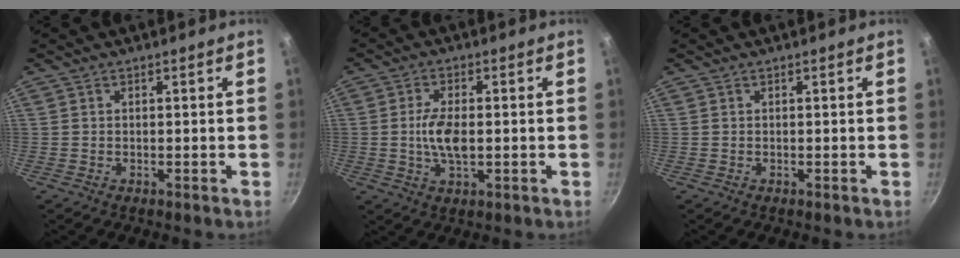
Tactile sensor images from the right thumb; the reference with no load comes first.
{"total": 6.5, "force": [-0.3, 3.1, 5.7], "torque": [-0.115, 0.000, -0.007]}
{"total": 0.0}